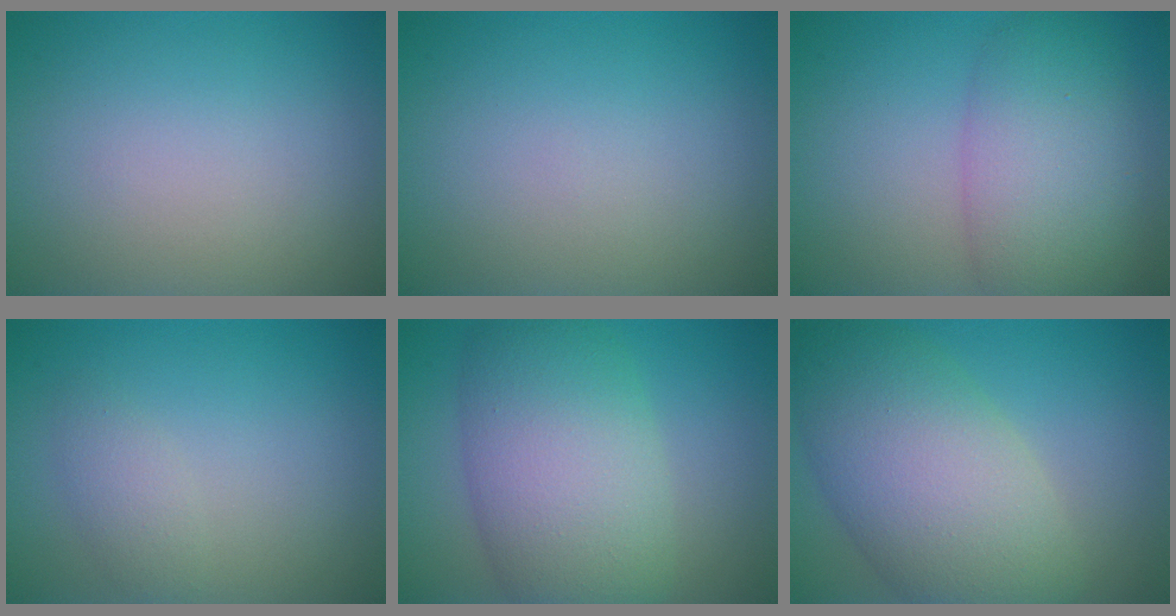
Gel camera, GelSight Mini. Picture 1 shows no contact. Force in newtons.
{"total": 0.0}
{"total": 6.7, "press": 6.7, "slide": 0.4}
{"total": 1.6, "press": 1.6, "slide": 0.1}
{"total": 9.5, "press": 9.5, "slide": 0.3}
{"total": 10.1, "press": 10.1, "slide": 0.3}